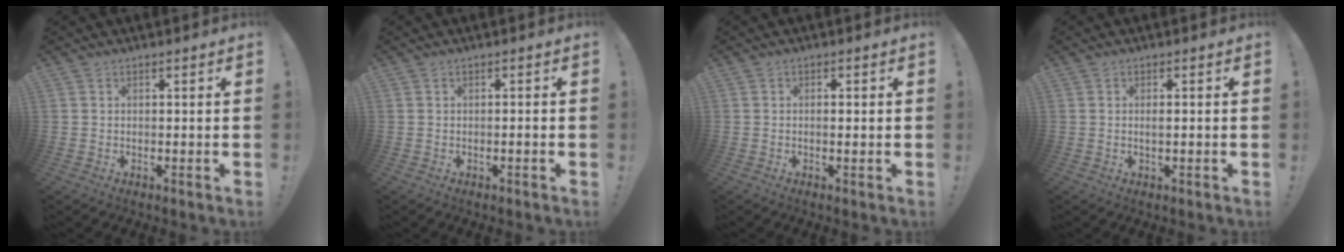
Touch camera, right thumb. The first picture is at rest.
{"total": 1.3, "force": [-0.9, -0.3, 0.8], "torque": [-0.018, 0.001, -0.015]}
{"total": 1.5, "force": [-0.3, 0.0, 1.5], "torque": [-0.021, -0.002, -0.008]}
{"total": 1.4, "force": [-0.3, -0.1, 1.4], "torque": [-0.023, -0.002, -0.008]}